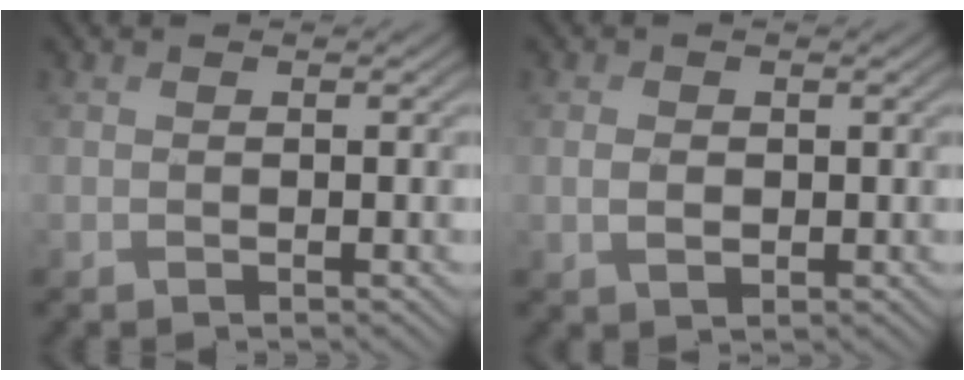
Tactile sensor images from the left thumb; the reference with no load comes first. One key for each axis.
{"total": 2.0, "fx": 0.0, "fy": 1.4, "fz": 1.4, "tx": -0.034, "ty": -0.003, "tz": 0.001}